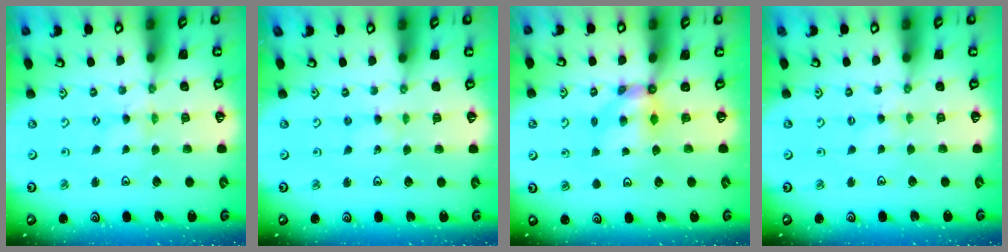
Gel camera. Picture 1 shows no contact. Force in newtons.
{"total": 2.5, "press": 2.5, "slide": 0.3}
{"total": 5.5, "press": 5.5, "slide": 0.3}
{"total": 2.2, "press": 2.2, "slide": 0.3}